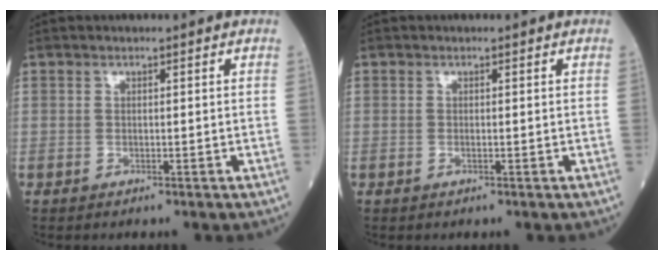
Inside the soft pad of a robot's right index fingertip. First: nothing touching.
{"total": 0.0}